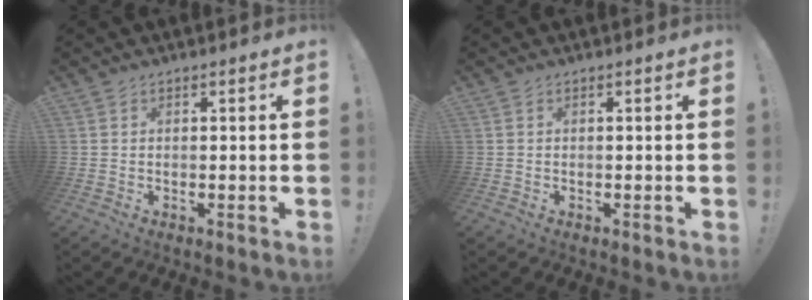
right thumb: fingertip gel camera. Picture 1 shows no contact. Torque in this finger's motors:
{"motor_torque": [0.00, 0.00, 0.00, 0.00, 0.00]}